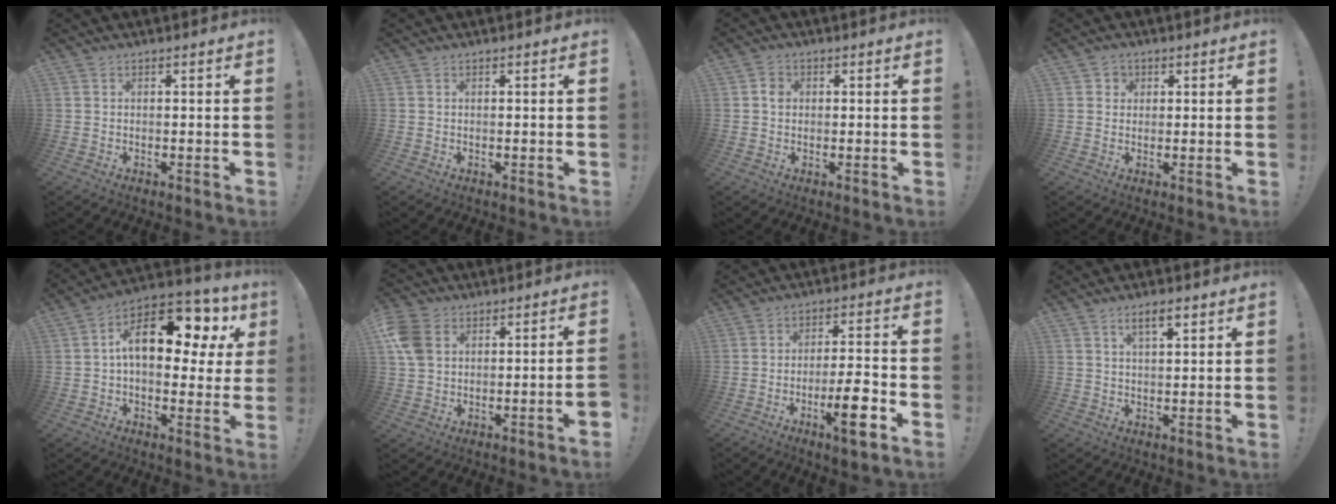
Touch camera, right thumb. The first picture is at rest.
{"total": 0.0}
{"total": 2.3, "force": [-0.2, 2.0, 1.1], "torque": [-0.005, 0.000, -0.007]}
{"total": 2.5, "force": [0.8, 2.3, 0.5], "torque": [0.000, -0.004, 0.012]}
{"total": 18.2, "force": [5.9, 9.2, 14.6], "torque": [-0.214, -0.017, 0.096]}
{"total": 8.7, "force": [0.3, 6.0, 6.3], "torque": [-0.133, 0.011, 0.016]}
{"total": 11.0, "force": [-5.1, 2.1, 9.5], "torque": [-0.134, 0.016, -0.087]}
{"total": 4.6, "force": [2.5, 1.5, 3.5], "torque": [-0.059, -0.005, 0.041]}